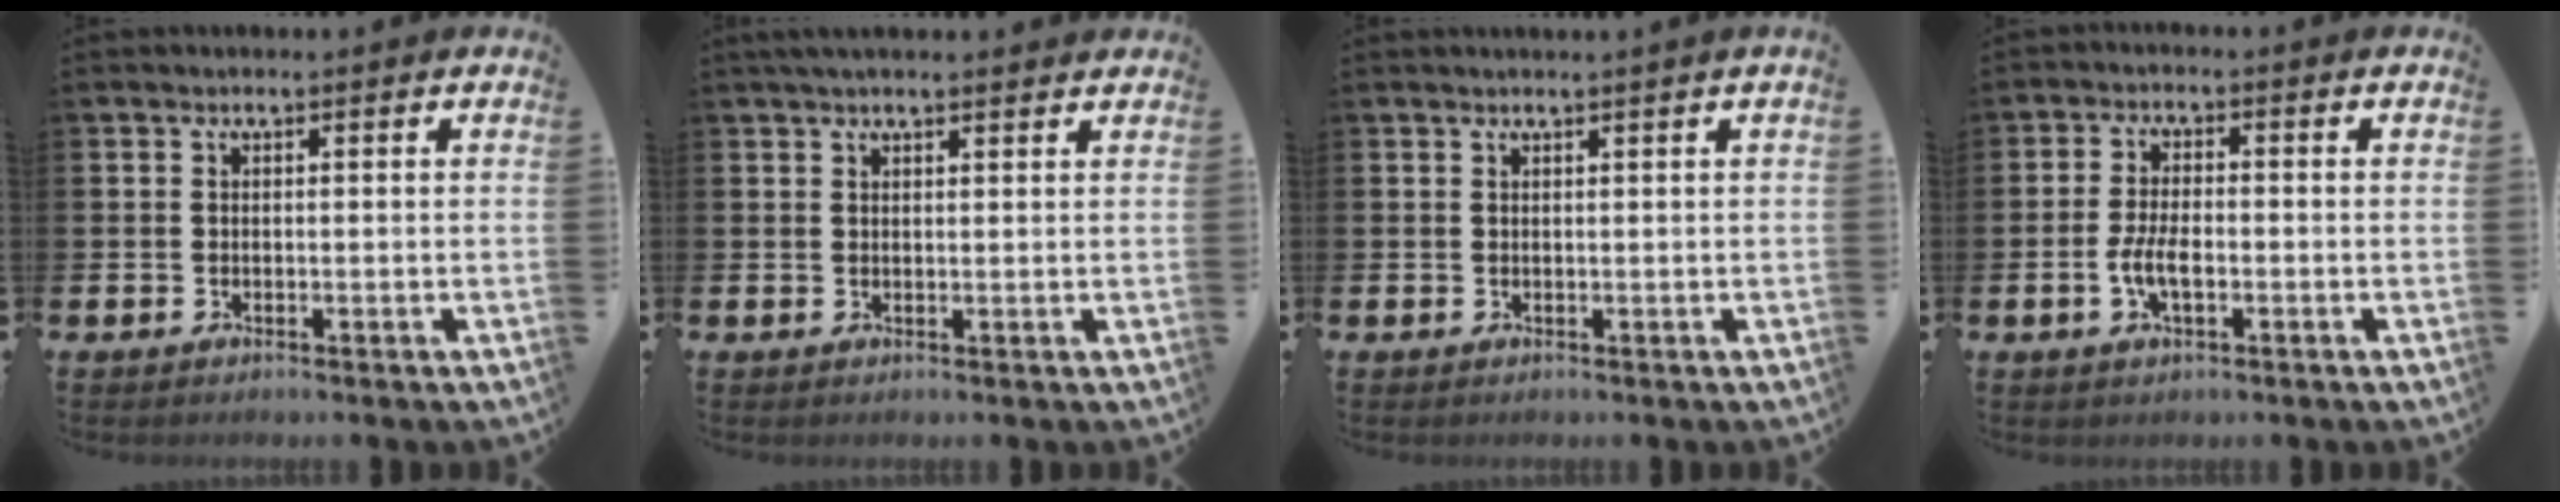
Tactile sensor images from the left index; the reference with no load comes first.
{"total": 2.2, "force": [2.0, 0.3, 0.8], "torque": [-0.017, 0.000, 0.035]}
{"total": 0.6, "force": [0.4, -0.3, 0.3], "torque": [-0.008, -0.002, 0.009]}
{"total": 3.9, "force": [-0.9, 1.7, 3.4], "torque": [-0.062, 0.001, -0.019]}